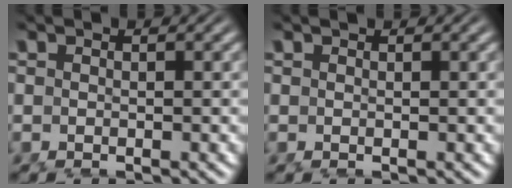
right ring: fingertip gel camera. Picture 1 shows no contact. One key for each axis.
{"total": 0.6, "fx": 0.5, "fy": -0.4, "fz": 0.0, "tx": 0.007, "ty": 0.000, "tz": 0.012}